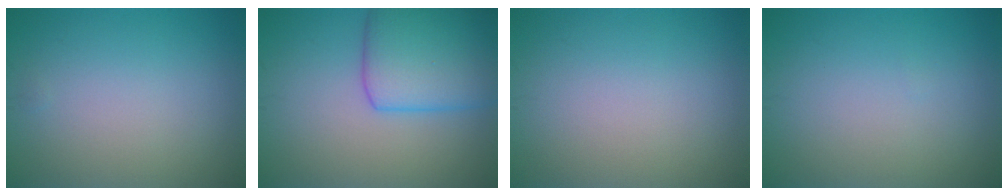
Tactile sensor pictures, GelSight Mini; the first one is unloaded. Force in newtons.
{"total": 6.6, "press": 6.6, "slide": 0.4}
{"total": 0.0}
{"total": 0.0}